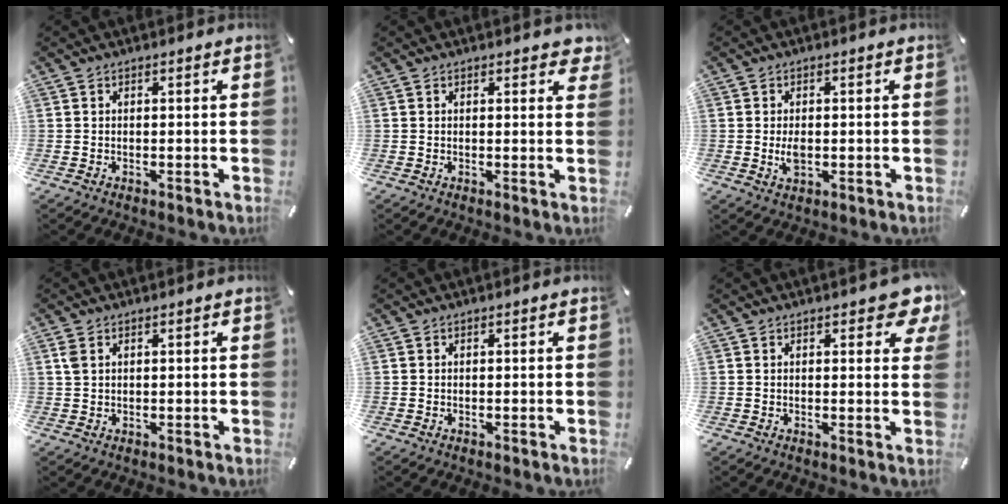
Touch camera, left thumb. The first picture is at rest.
{"total": 1.8, "force": [1.2, 0.9, 0.9], "torque": [0.003, -0.004, 0.016]}
{"total": 3.0, "force": [-0.3, 2.0, 2.2], "torque": [-0.041, -0.003, -0.007]}
{"total": 1.9, "force": [0.8, 1.4, 1.0], "torque": [-0.024, 0.004, 0.015]}
{"total": 0.0}
{"total": 5.6, "force": [3.2, 2.8, 3.6], "torque": [-0.038, -0.011, 0.051]}